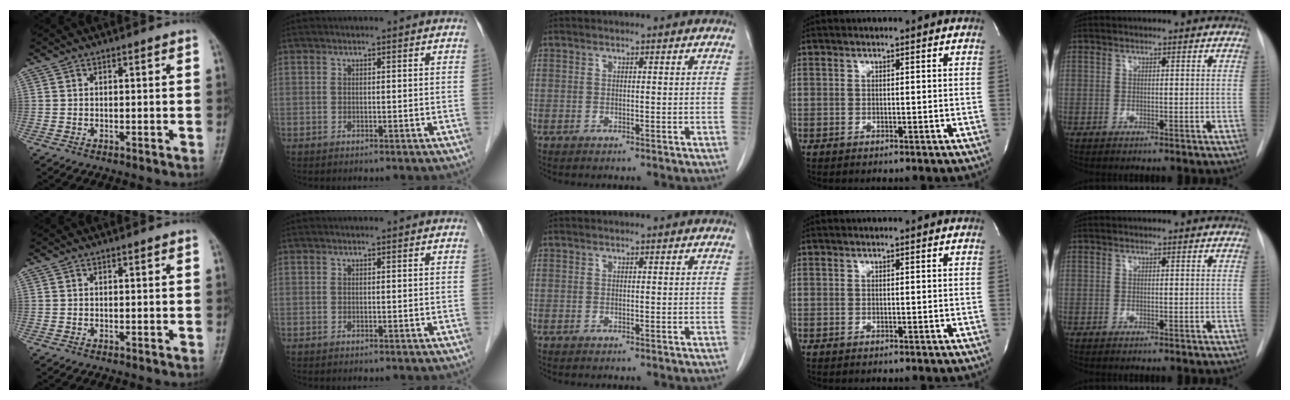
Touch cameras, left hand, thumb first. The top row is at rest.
{}